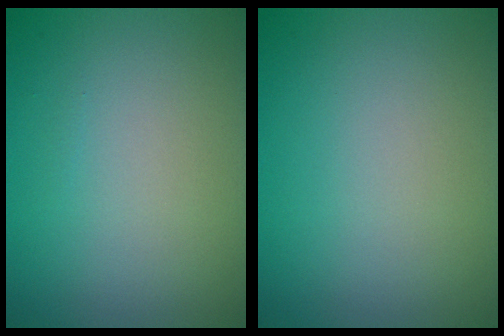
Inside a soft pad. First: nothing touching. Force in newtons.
{"total": 0.0}